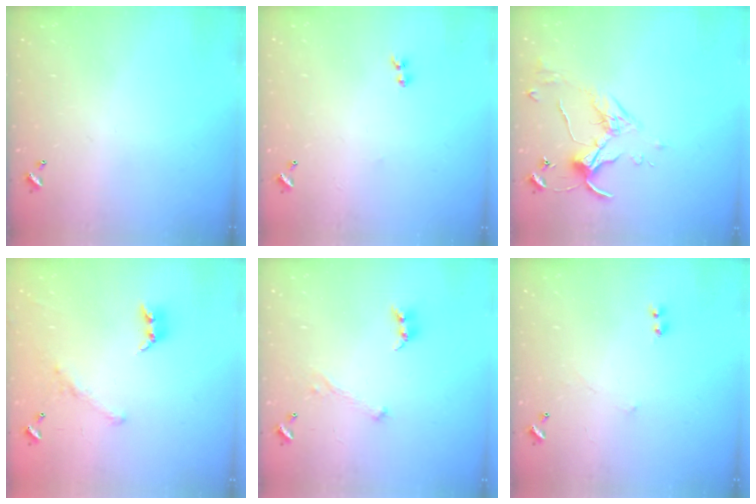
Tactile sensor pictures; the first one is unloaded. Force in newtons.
{"total": 1.9, "press": 1.7, "slide": 0.9}
{"total": 4.0, "press": 3.9, "slide": 0.5}
{"total": 1.5, "press": 1.0, "slide": 1.2}
{"total": 0.8, "press": 0.7, "slide": 0.4}
{"total": 2.3, "press": 2.3, "slide": 0.3}